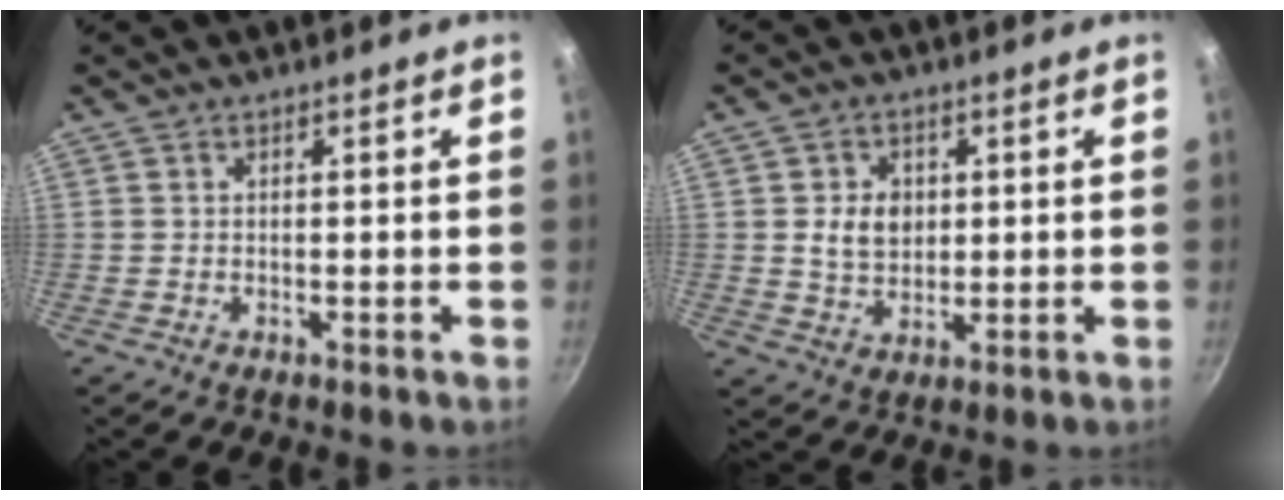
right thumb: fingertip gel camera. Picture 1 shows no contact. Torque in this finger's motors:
{"motor_torque": [-0.67, 0.78, 0.30, -0.08, 0.01]}